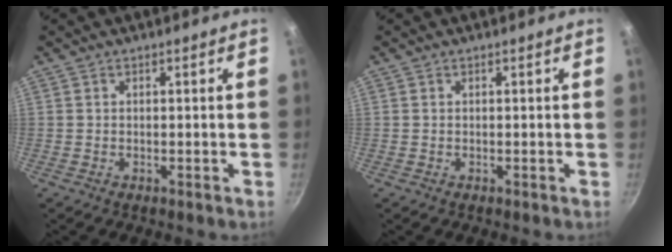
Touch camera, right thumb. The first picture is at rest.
{"total": 0.0}